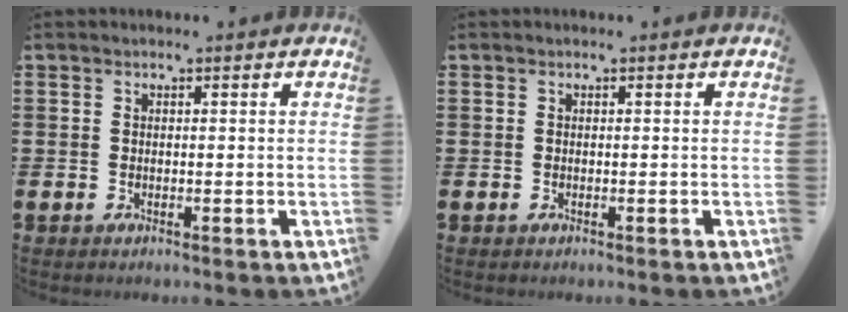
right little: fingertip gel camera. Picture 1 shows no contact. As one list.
[{"total": 0.0}]